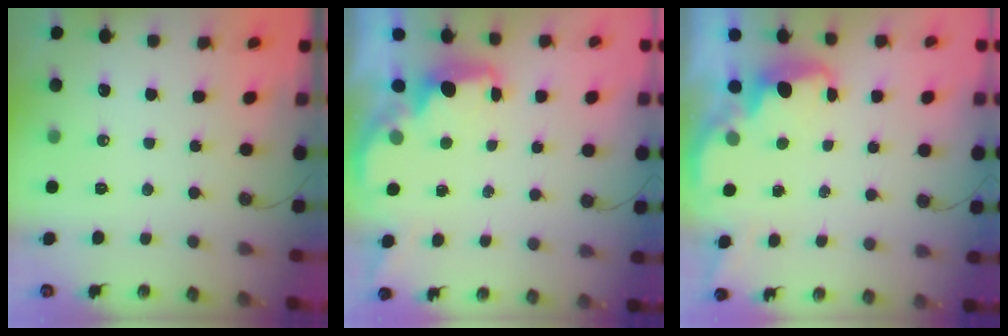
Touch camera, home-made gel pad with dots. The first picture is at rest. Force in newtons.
{"total": 2.2, "press": 2.1, "slide": 0.8}
{"total": 1.9, "press": 1.8, "slide": 0.7}